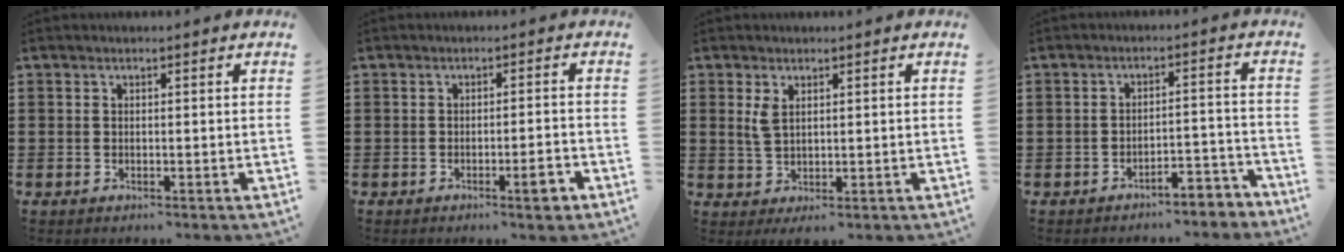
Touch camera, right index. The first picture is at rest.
{"total": 3.4, "force": [-2.0, 0.4, 2.8], "torque": [-0.044, -0.005, -0.034]}
{"total": 2.7, "force": [1.0, 1.1, 2.4], "torque": [-0.051, 0.005, 0.016]}
{"total": 3.9, "force": [-3.8, 0.5, 0.9], "torque": [-0.018, 0.006, -0.079]}